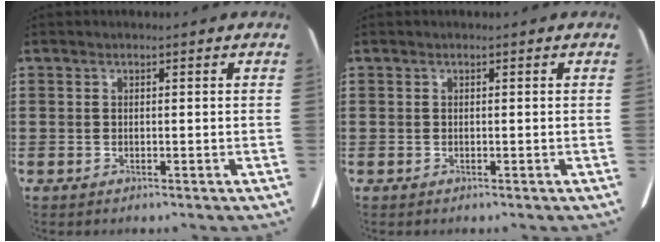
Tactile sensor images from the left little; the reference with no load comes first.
{"total": 0.0}